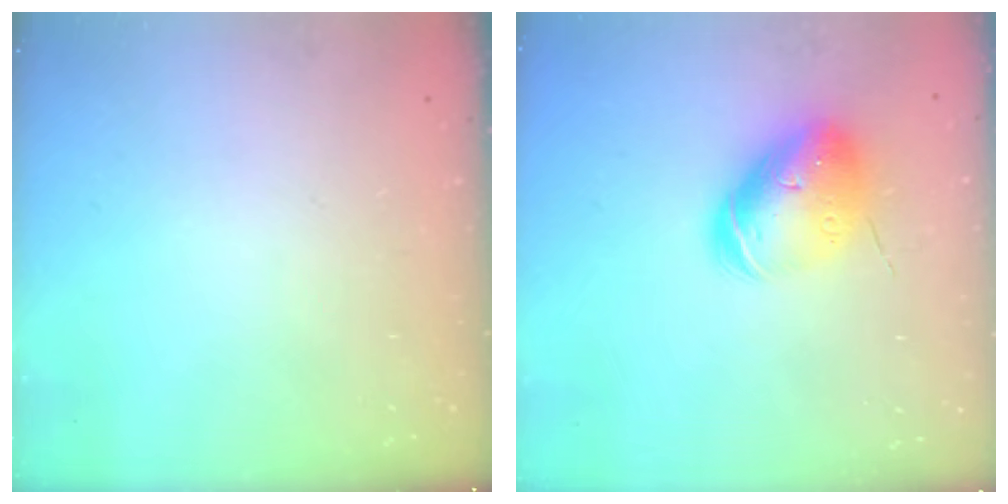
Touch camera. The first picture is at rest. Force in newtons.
{"total": 12.9, "press": 12.8, "slide": 2.0}